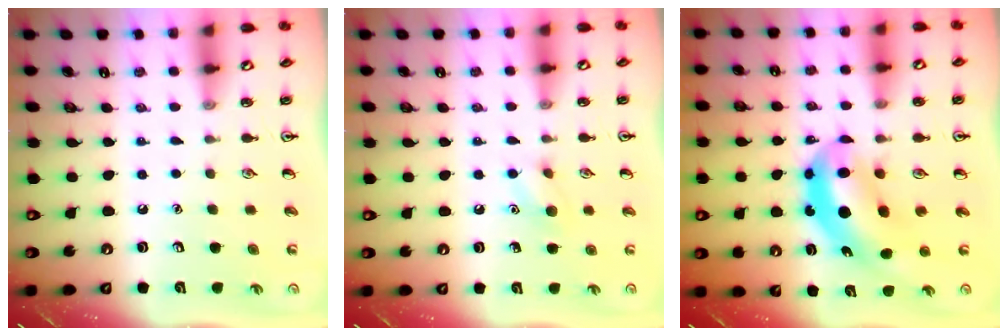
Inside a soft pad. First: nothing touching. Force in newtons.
{"total": 6.8, "press": 6.6, "slide": 1.4}
{"total": 10.4, "press": 10.0, "slide": 3.0}